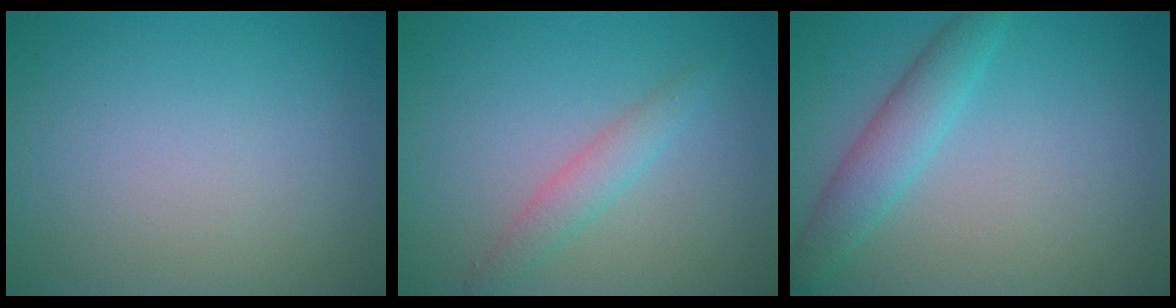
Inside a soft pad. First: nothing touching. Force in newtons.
{"total": 2.2, "press": 2.2, "slide": 0.1}
{"total": 3.3, "press": 3.3, "slide": 0.1}